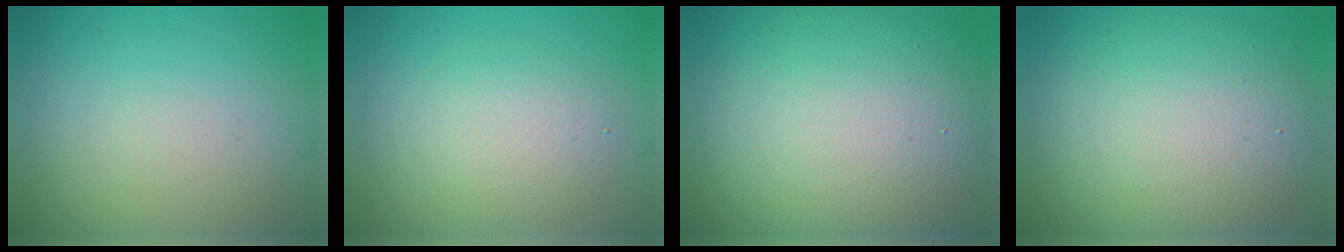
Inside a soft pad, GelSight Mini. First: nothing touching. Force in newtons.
{"total": 3.4, "press": 3.4, "slide": 0.5}
{"total": 15.4, "press": 15.4, "slide": 0.7}
{"total": 10.6, "press": 10.5, "slide": 0.4}